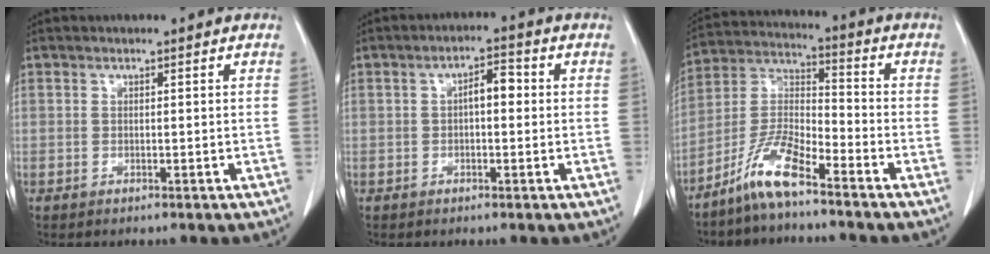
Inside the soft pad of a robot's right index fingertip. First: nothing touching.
{"total": 3.7, "force": [0.2, 1.5, 3.4], "torque": [-0.053, 0.017, 0.001]}
{"total": 8.8, "force": [-6.6, 1.4, 5.8], "torque": [-0.127, 0.001, -0.136]}